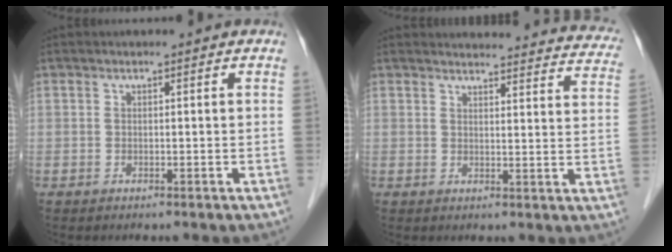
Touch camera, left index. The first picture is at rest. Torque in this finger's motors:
{"motor_torque": [-0.39, -1.01, -0.07, -0.04]}